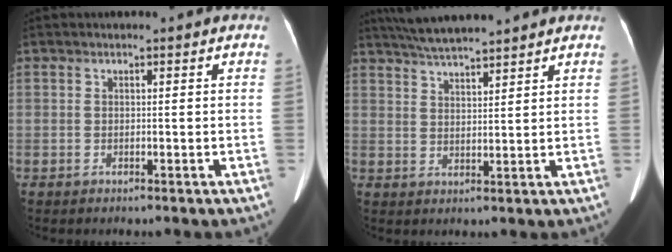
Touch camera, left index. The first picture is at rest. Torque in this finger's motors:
{"motor_torque": [0.94, -1.20, 0.12, 0.02]}